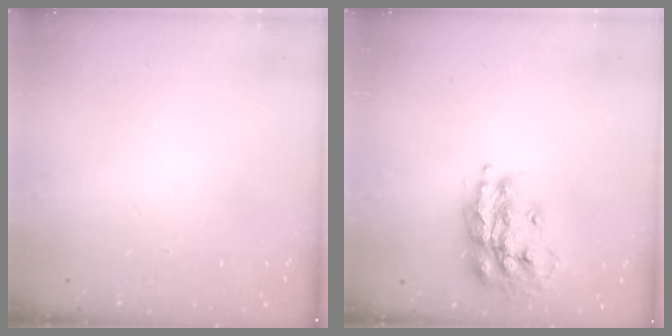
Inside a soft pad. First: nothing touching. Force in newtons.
{"total": 16.2, "press": 16.2, "slide": 1.4}